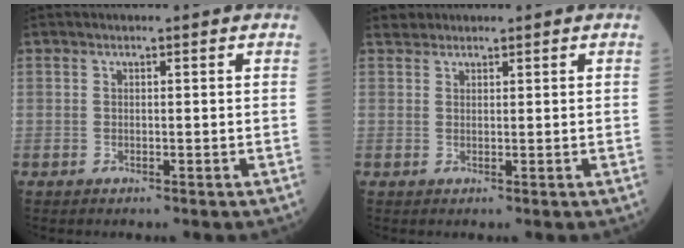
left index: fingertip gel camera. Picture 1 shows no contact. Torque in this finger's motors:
{"motor_torque": [0.08, 0.18, -0.06, -0.02]}